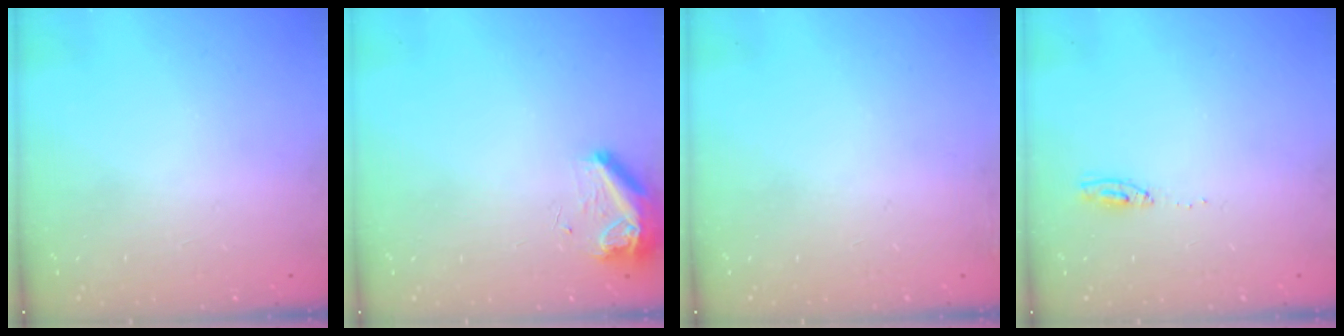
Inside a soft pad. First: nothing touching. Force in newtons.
{"total": 8.3, "press": 8.2, "slide": 0.9}
{"total": 3.9, "press": 3.6, "slide": 1.5}
{"total": 4.6, "press": 4.4, "slide": 1.3}